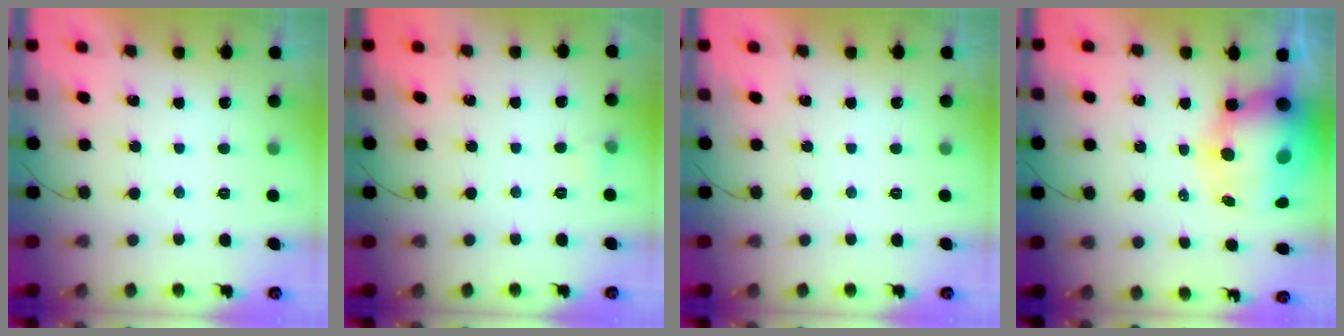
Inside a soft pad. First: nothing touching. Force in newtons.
{"total": 3.0, "press": 2.7, "slide": 1.3}
{"total": 0.0}
{"total": 12.8, "press": 12.5, "slide": 3.1}